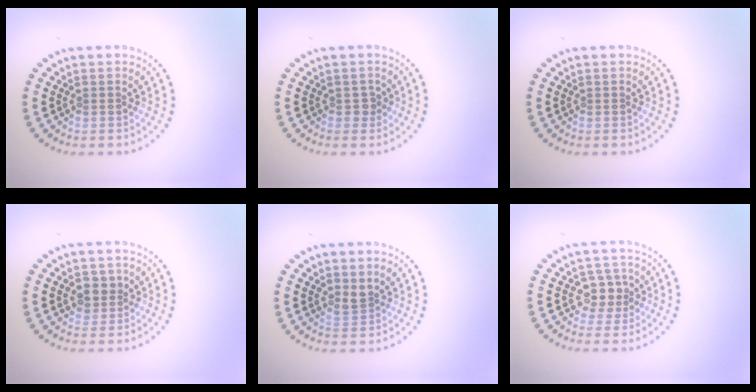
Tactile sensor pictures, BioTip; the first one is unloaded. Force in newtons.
{"total": 1.0, "press": 0.9, "slide": 0.4}
{"total": 0.0}
{"total": 1.9, "press": 1.7, "slide": 0.9}
{"total": 1.6, "press": 1.2, "slide": 1.1}
{"total": 2.5, "press": 2.2, "slide": 1.1}